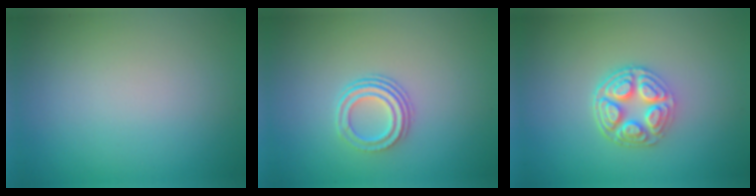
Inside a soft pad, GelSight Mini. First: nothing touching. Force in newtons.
{"total": 3.0, "press": 2.2, "slide": 2.0}
{"total": 4.8, "press": 3.6, "slide": 3.2}